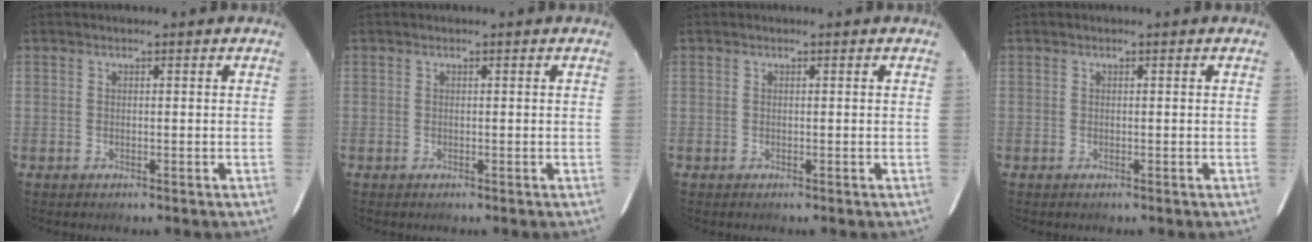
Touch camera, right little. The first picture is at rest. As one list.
[{"total": 0.0}, {"total": 0.0}, {"total": 0.0}]